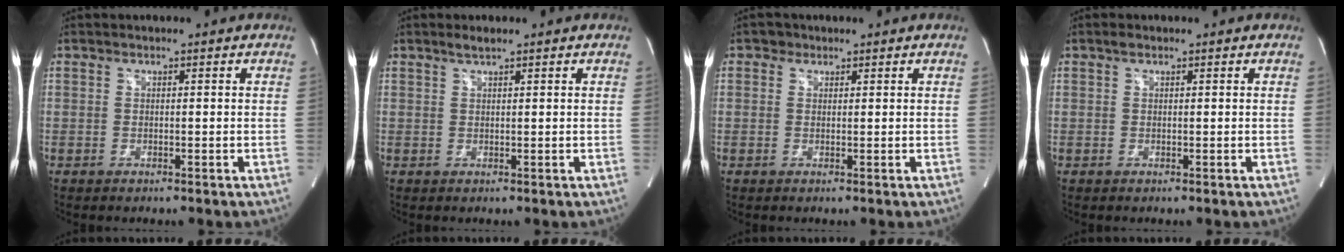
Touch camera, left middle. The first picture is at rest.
{"total": 1.4, "force": [1.2, -0.1, 0.8], "torque": [-0.021, 0.001, 0.025]}
{"total": 1.3, "force": [0.8, 1.0, 0.1], "torque": [0.001, 0.001, 0.009]}
{"total": 0.7, "force": [0.5, 0.2, 0.5], "torque": [-0.013, 0.006, 0.010]}